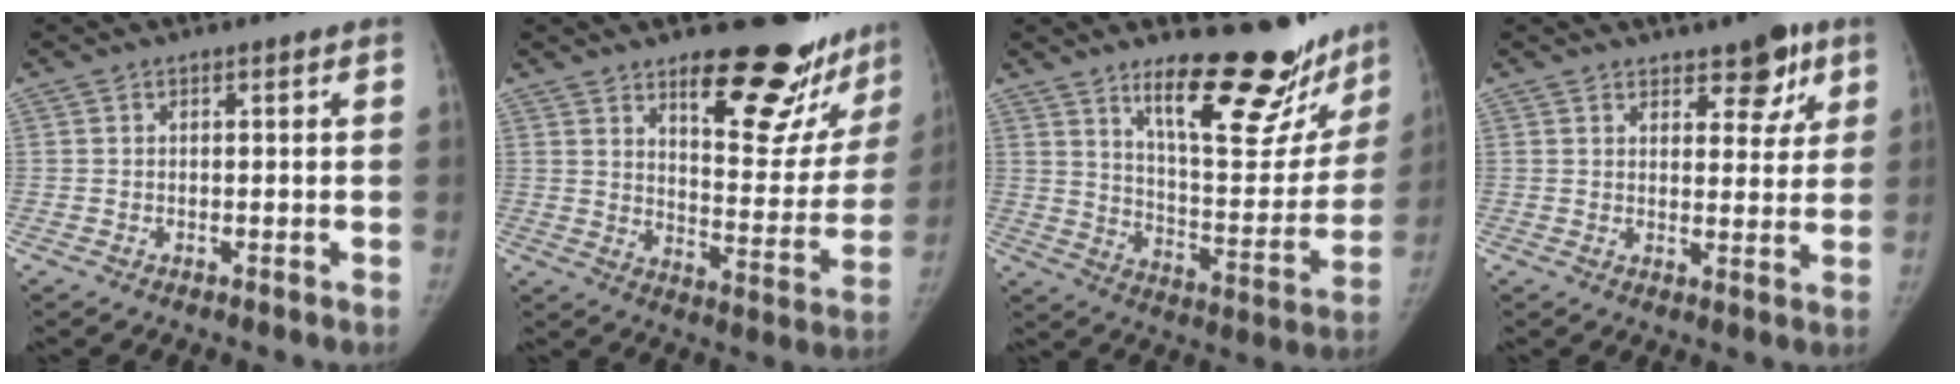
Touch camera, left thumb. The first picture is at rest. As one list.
[{"total": 21.1, "force": [15.4, 7.7, 12.1], "torque": [-0.108, -0.120, 0.209]}, {"total": 22.5, "force": [16.5, 7.5, 13.4], "torque": [-0.134, -0.114, 0.246]}, {"total": 7.0, "force": [4.3, 3.3, 4.5], "torque": [-0.027, -0.022, 0.055]}]